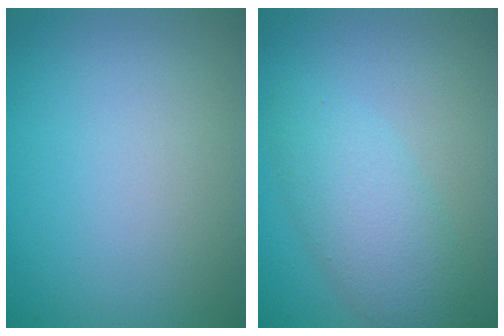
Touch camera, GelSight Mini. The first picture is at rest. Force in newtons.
{"total": 4.2, "press": 4.2, "slide": 0.1}